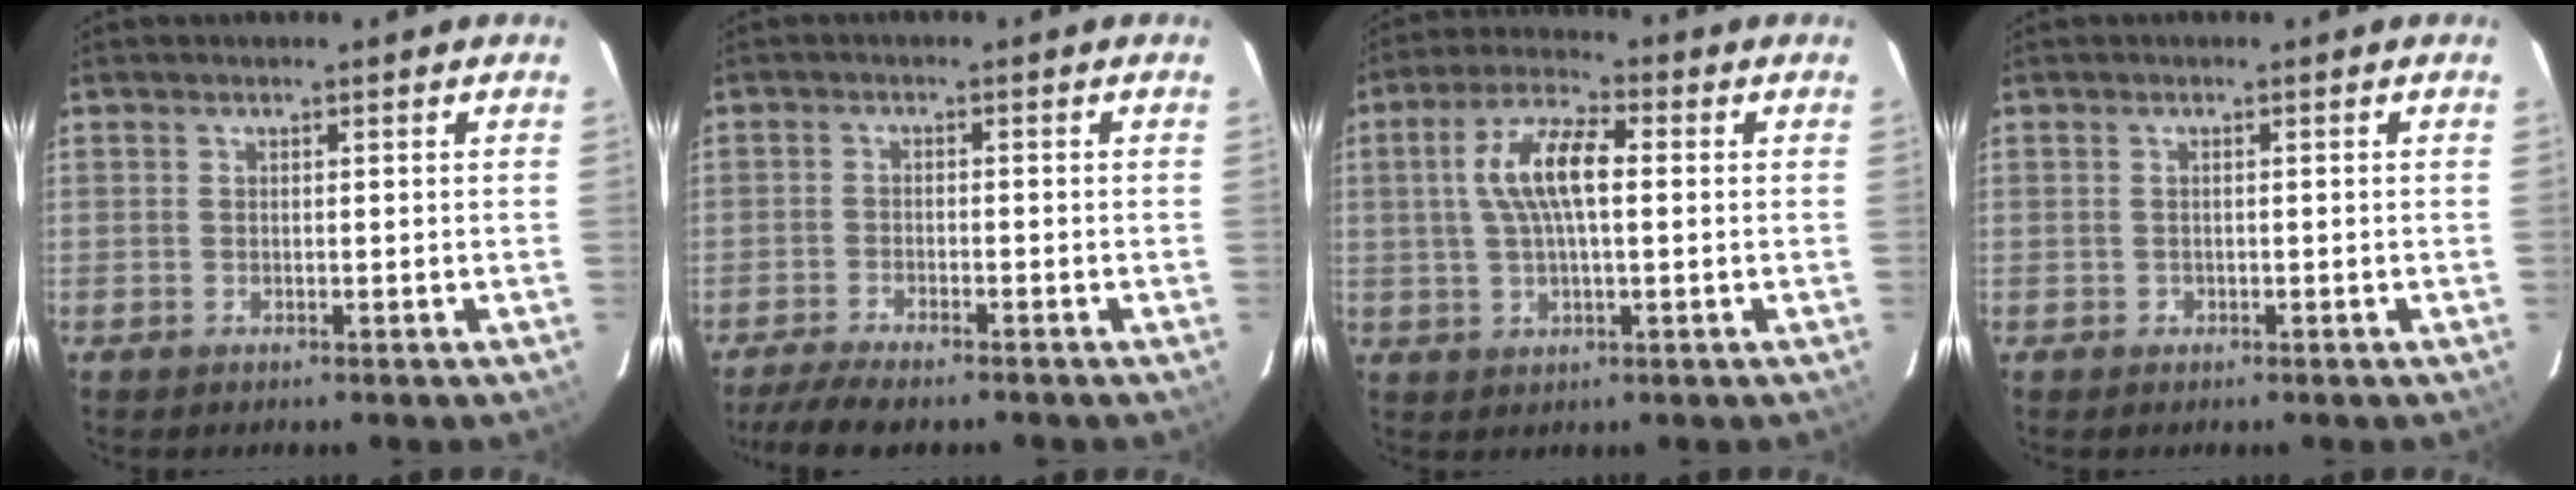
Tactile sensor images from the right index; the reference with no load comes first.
{"total": 7.3, "force": [-6.1, 1.3, 3.8], "torque": [-0.094, -0.021, -0.107]}
{"total": 9.8, "force": [1.2, 3.4, 9.1], "torque": [-0.177, 0.018, 0.023]}
{"total": 0.7, "force": [-0.4, 0.6, 0.1], "torque": [0.001, 0.002, -0.003]}